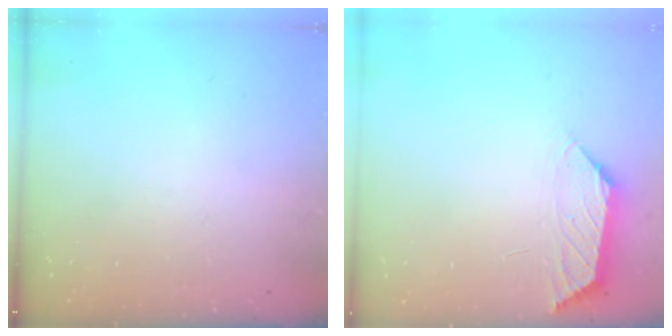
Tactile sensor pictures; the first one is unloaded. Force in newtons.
{"total": 1.8, "press": 1.7, "slide": 0.5}